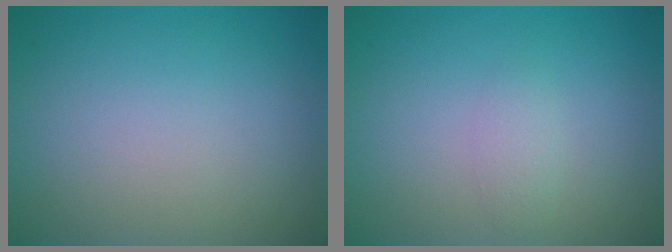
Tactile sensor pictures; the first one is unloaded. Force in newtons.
{"total": 1.1, "press": 1.1, "slide": 0.0}